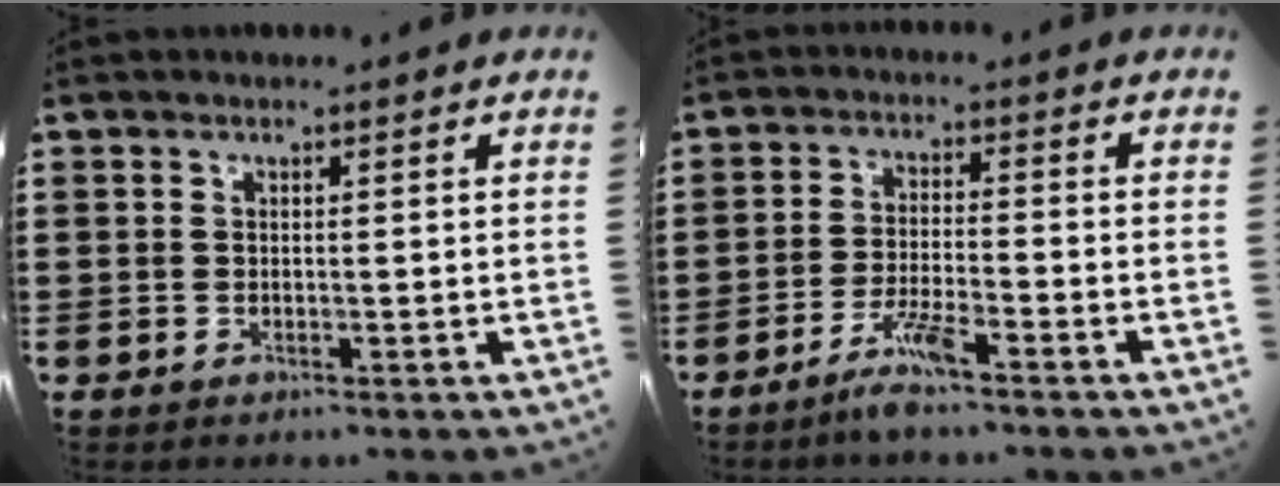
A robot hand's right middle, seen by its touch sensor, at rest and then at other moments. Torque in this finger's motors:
{"motor_torque": [0.21, -0.26, 0.17, 0.07]}